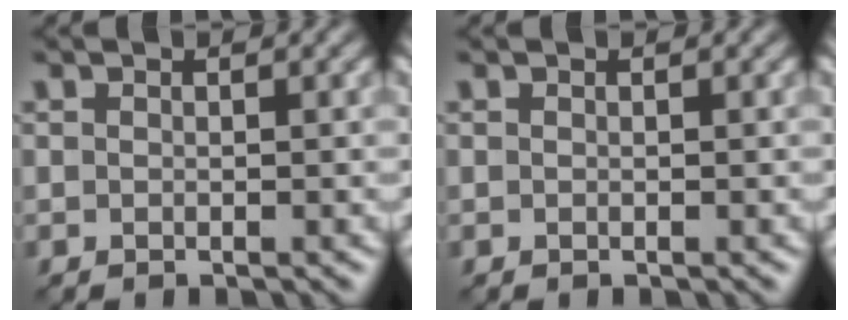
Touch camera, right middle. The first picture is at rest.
{"total": 0.0}